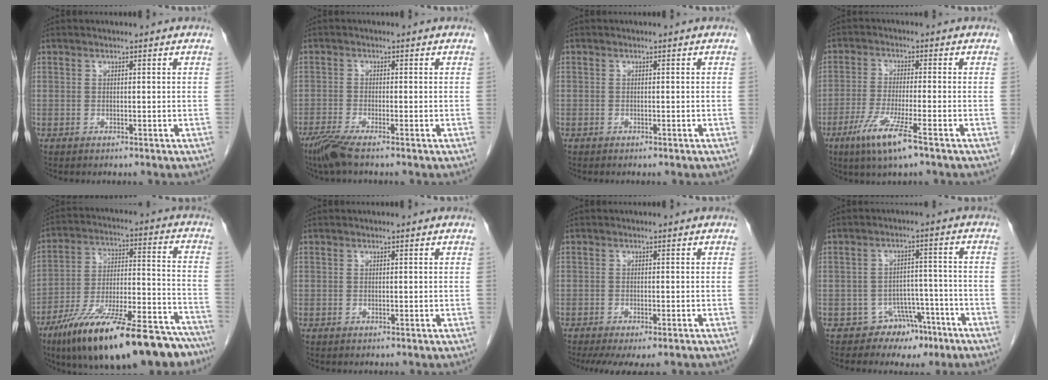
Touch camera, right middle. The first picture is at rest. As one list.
[{"total": 3.8, "force": [-2.9, 0.0, 2.5], "torque": [-0.055, -0.011, -0.062]}, {"total": 0.0}, {"total": 7.6, "force": [-4.3, 0.0, 6.3], "torque": [-0.129, -0.023, -0.080]}, {"total": 27.6, "force": [-20.8, 6.0, 17.1], "torque": [-0.218, 0.008, -0.321]}, {"total": 0.0}, {"total": 8.2, "force": [-6.3, 2.3, 4.7], "torque": [-0.070, -0.012, -0.092]}, {"total": 5.7, "force": [-3.9, 4.2, 0.6], "torque": [0.003, 0.018, -0.051]}]